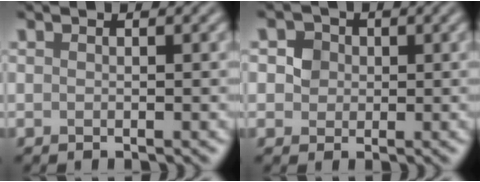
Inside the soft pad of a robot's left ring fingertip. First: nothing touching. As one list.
[{"total": 3.3, "force": [1.0, 2.8, 1.4], "torque": [-0.018, 0.010, 0.006]}]